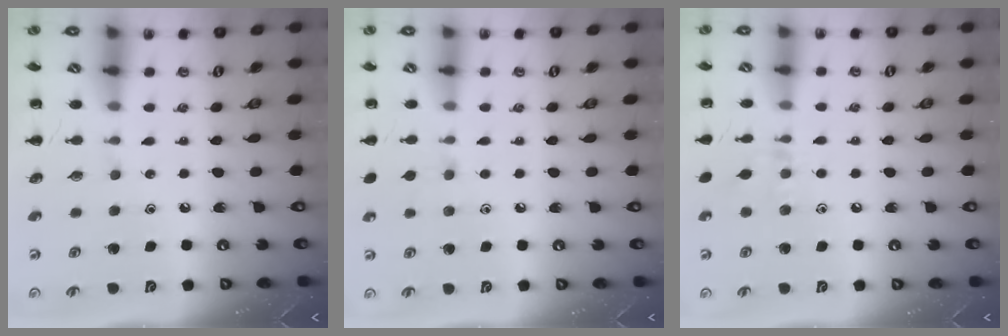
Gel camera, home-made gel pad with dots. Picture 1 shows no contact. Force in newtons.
{"total": 4.4, "press": 4.0, "slide": 1.7}
{"total": 5.9, "press": 5.6, "slide": 1.9}